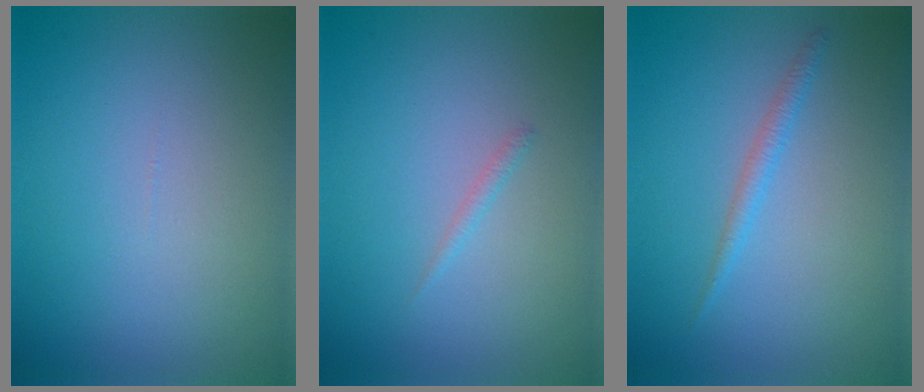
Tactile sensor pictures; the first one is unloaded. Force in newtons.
{"total": 0.6, "press": 0.6, "slide": 0.1}
{"total": 1.2, "press": 1.2, "slide": 0.0}